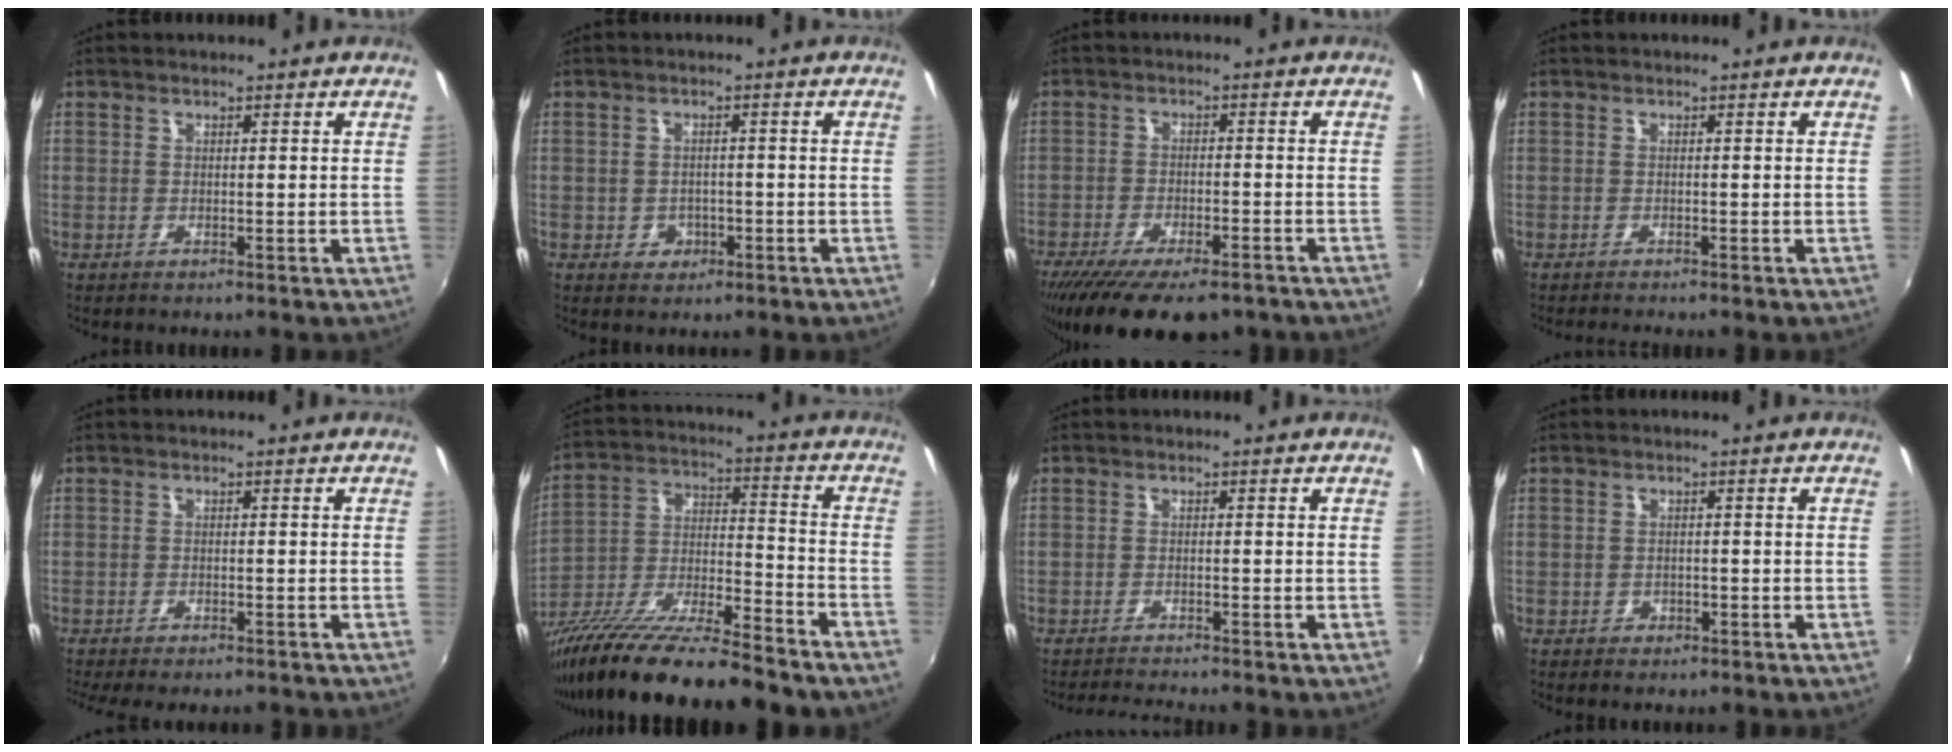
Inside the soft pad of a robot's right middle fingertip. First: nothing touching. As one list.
[{"total": 3.2, "force": [-1.0, 2.9, 0.9], "torque": [-0.020, 0.003, -0.009]}, {"total": 16.1, "force": [-12.1, 5.2, 9.4], "torque": [-0.188, -0.047, -0.183]}, {"total": 1.0, "force": [-1.0, -0.1, 0.3], "torque": [-0.003, -0.009, -0.018]}, {"total": 5.2, "force": [-4.3, 1.2, 2.6], "torque": [-0.063, -0.024, -0.066]}, {"total": 20.1, "force": [-15.4, 2.9, 12.7], "torque": [-0.235, -0.027, -0.264]}, {"total": 3.6, "force": [-3.4, -0.6, 0.9], "torque": [-0.030, -0.012, -0.062]}, {"total": 1.8, "force": [-0.9, 1.4, 0.5], "torque": [-0.012, -0.002, -0.011]}]